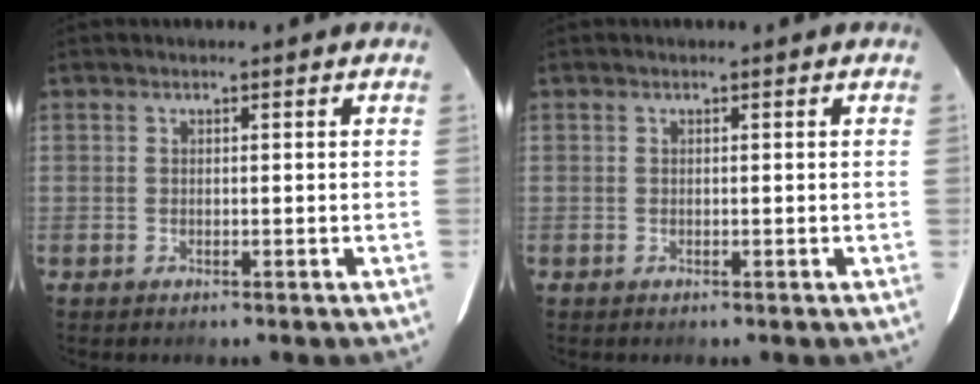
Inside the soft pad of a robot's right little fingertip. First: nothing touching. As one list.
[{"total": 0.0}]